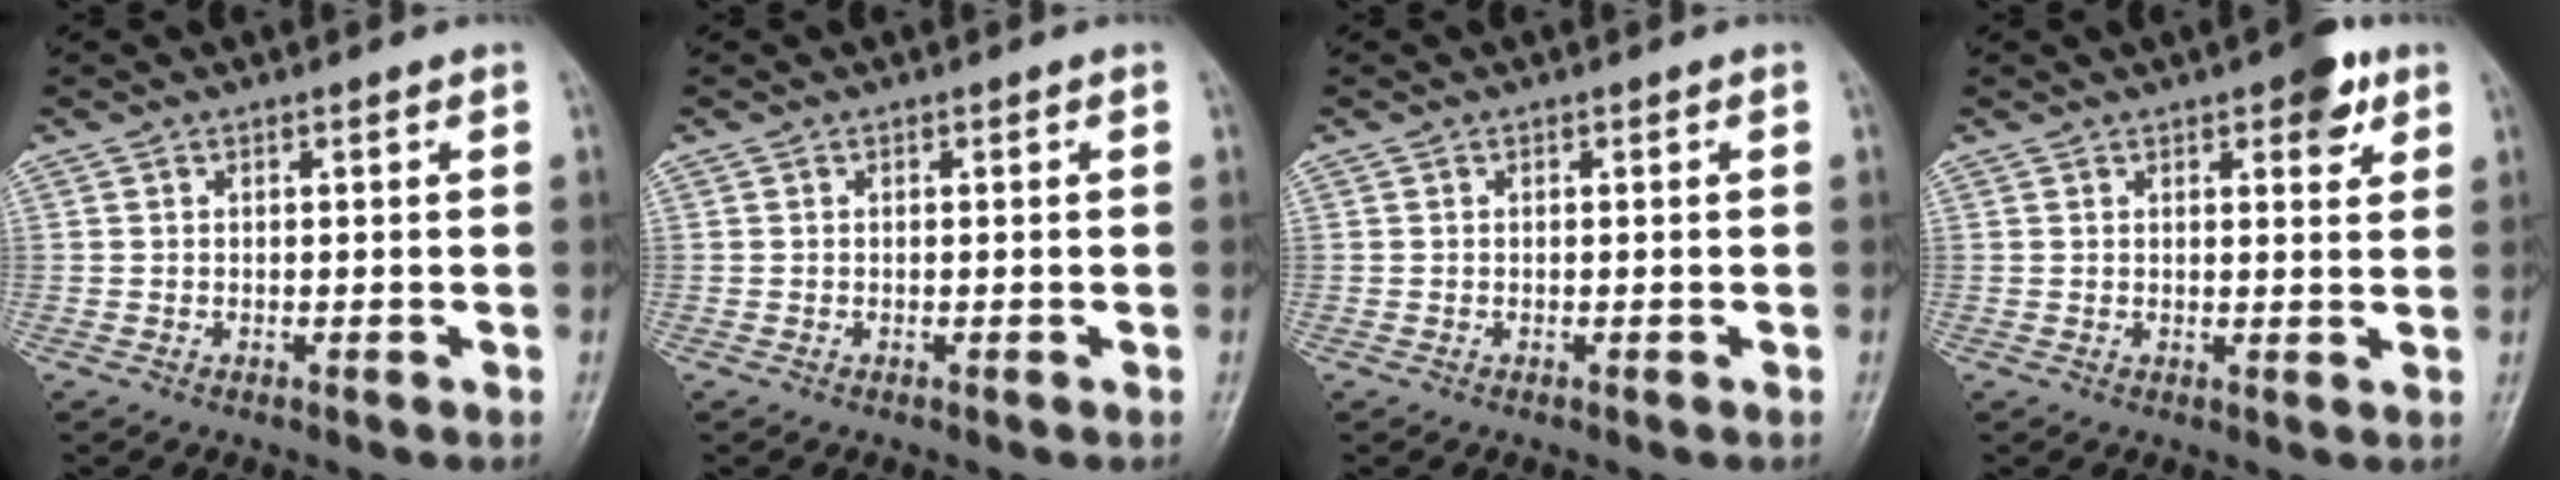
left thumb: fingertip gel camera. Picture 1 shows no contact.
{"total": 0.0}
{"total": 0.0}
{"total": 5.4, "force": [3.0, 2.1, 3.9], "torque": [-0.035, -0.010, 0.032]}